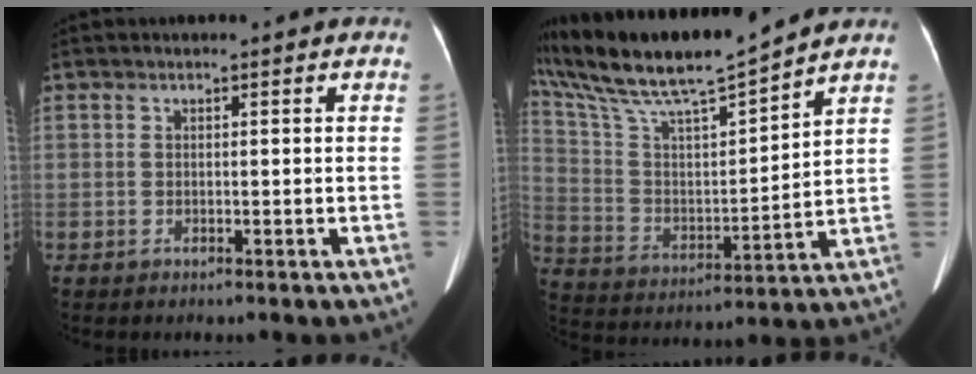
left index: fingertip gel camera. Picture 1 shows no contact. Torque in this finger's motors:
{"motor_torque": [0.50, -1.64, 0.48, 0.17]}